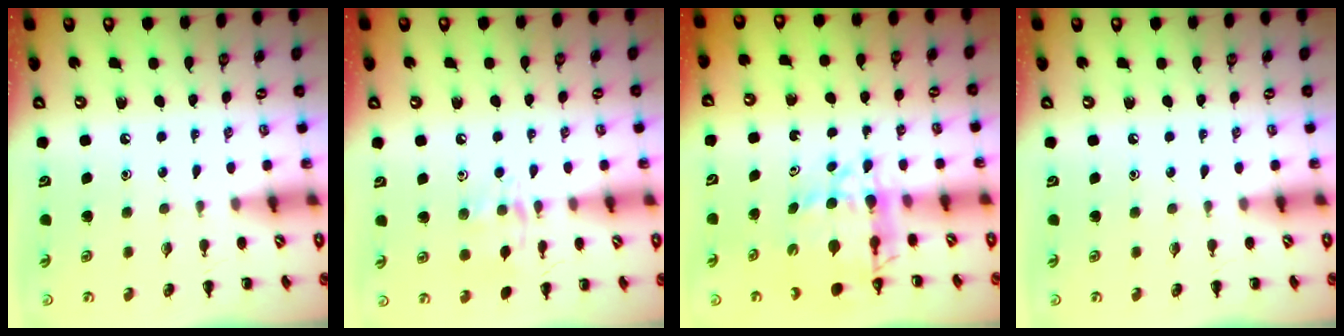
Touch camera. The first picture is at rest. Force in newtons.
{"total": 9.8, "press": 9.8, "slide": 0.7}
{"total": 10.2, "press": 9.6, "slide": 3.5}
{"total": 0.0}